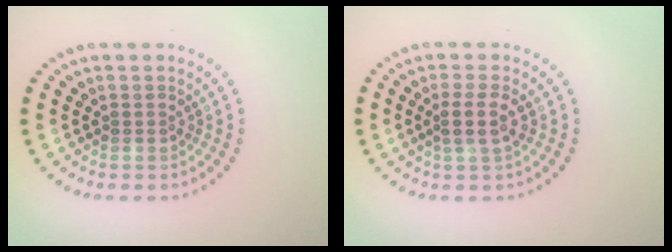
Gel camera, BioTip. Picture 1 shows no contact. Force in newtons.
{"total": 2.2, "press": 1.9, "slide": 1.2}